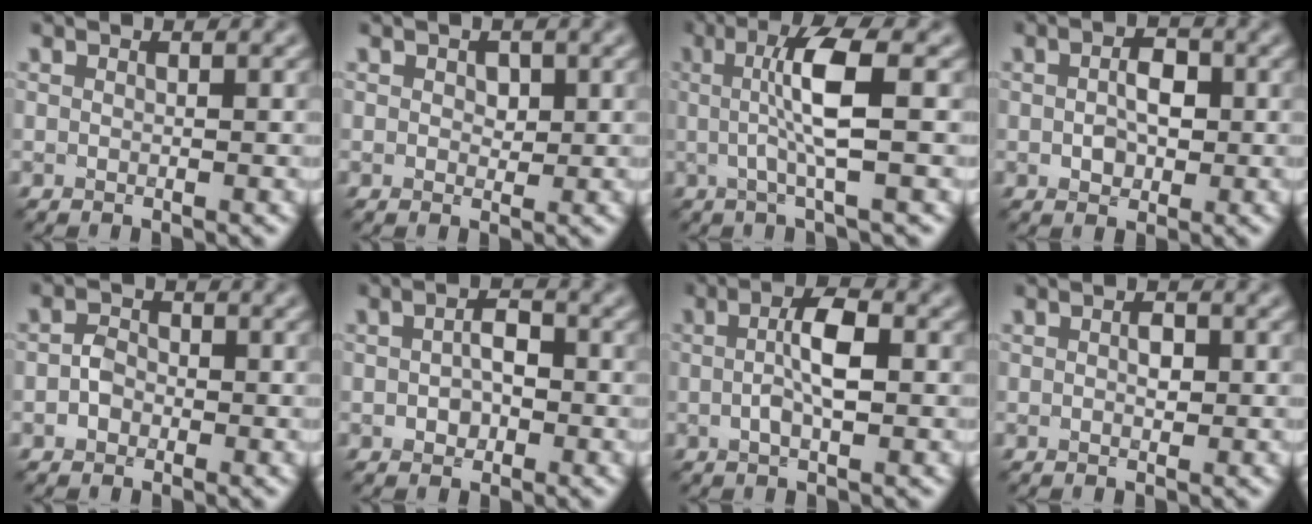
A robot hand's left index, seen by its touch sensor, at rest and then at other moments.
{"total": 1.1, "force": [0.3, 0.8, 0.7], "torque": [-0.010, -0.002, 0.005]}
{"total": 4.9, "force": [0.3, 0.7, 4.9], "torque": [-0.091, 0.004, 0.005]}
{"total": 3.0, "force": [0.0, 2.0, 2.2], "torque": [-0.041, 0.001, -0.002]}
{"total": 1.6, "force": [-0.6, 1.3, 0.6], "torque": [-0.009, 0.004, -0.016]}
{"total": 2.5, "force": [-0.2, 1.6, 1.9], "torque": [-0.036, 0.001, -0.007]}
{"total": 3.7, "force": [0.0, 1.2, 3.5], "torque": [-0.066, 0.004, -0.003]}
{"total": 1.2, "force": [0.1, 0.7, 1.0], "torque": [-0.015, 0.001, 0.000]}